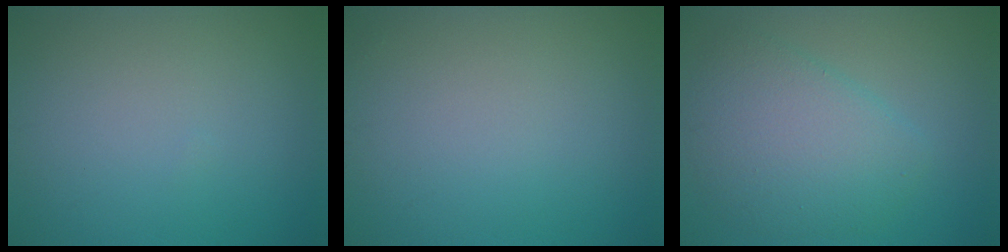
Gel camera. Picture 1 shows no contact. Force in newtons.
{"total": 0.0}
{"total": 5.3, "press": 5.3, "slide": 0.0}